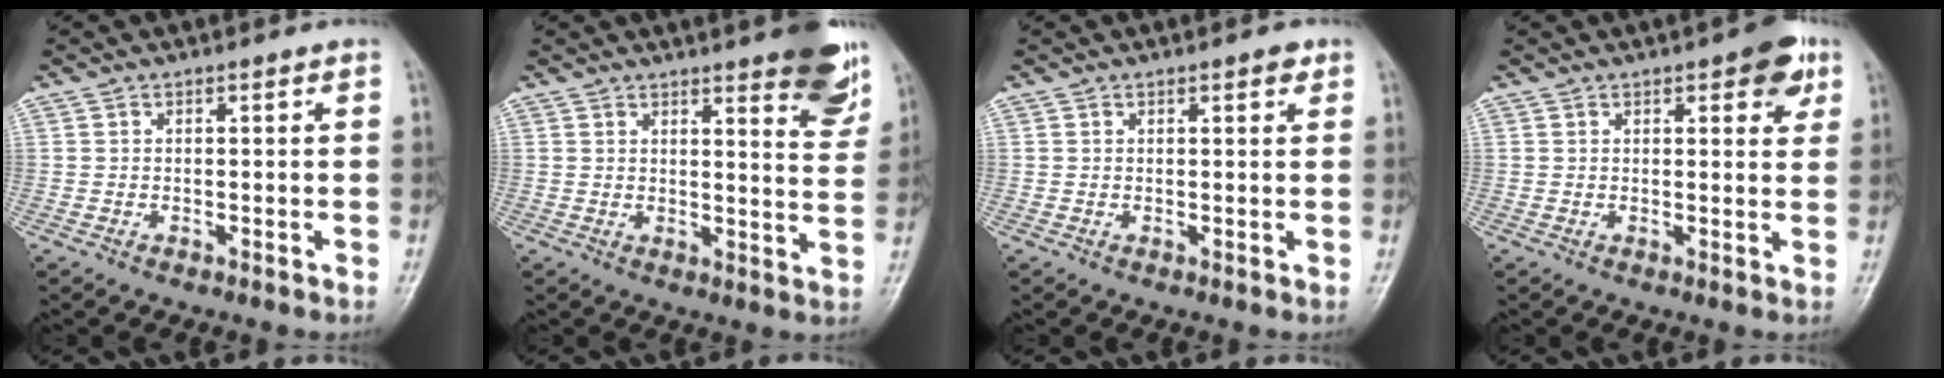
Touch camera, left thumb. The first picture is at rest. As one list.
[{"total": 11.3, "force": [7.4, 2.9, 8.1], "torque": [-0.072, -0.041, 0.086]}, {"total": 1.7, "force": [1.0, 0.6, 1.2], "torque": [-0.012, -0.003, 0.011]}, {"total": 5.9, "force": [3.0, 2.4, 4.5], "torque": [-0.036, -0.008, 0.029]}]